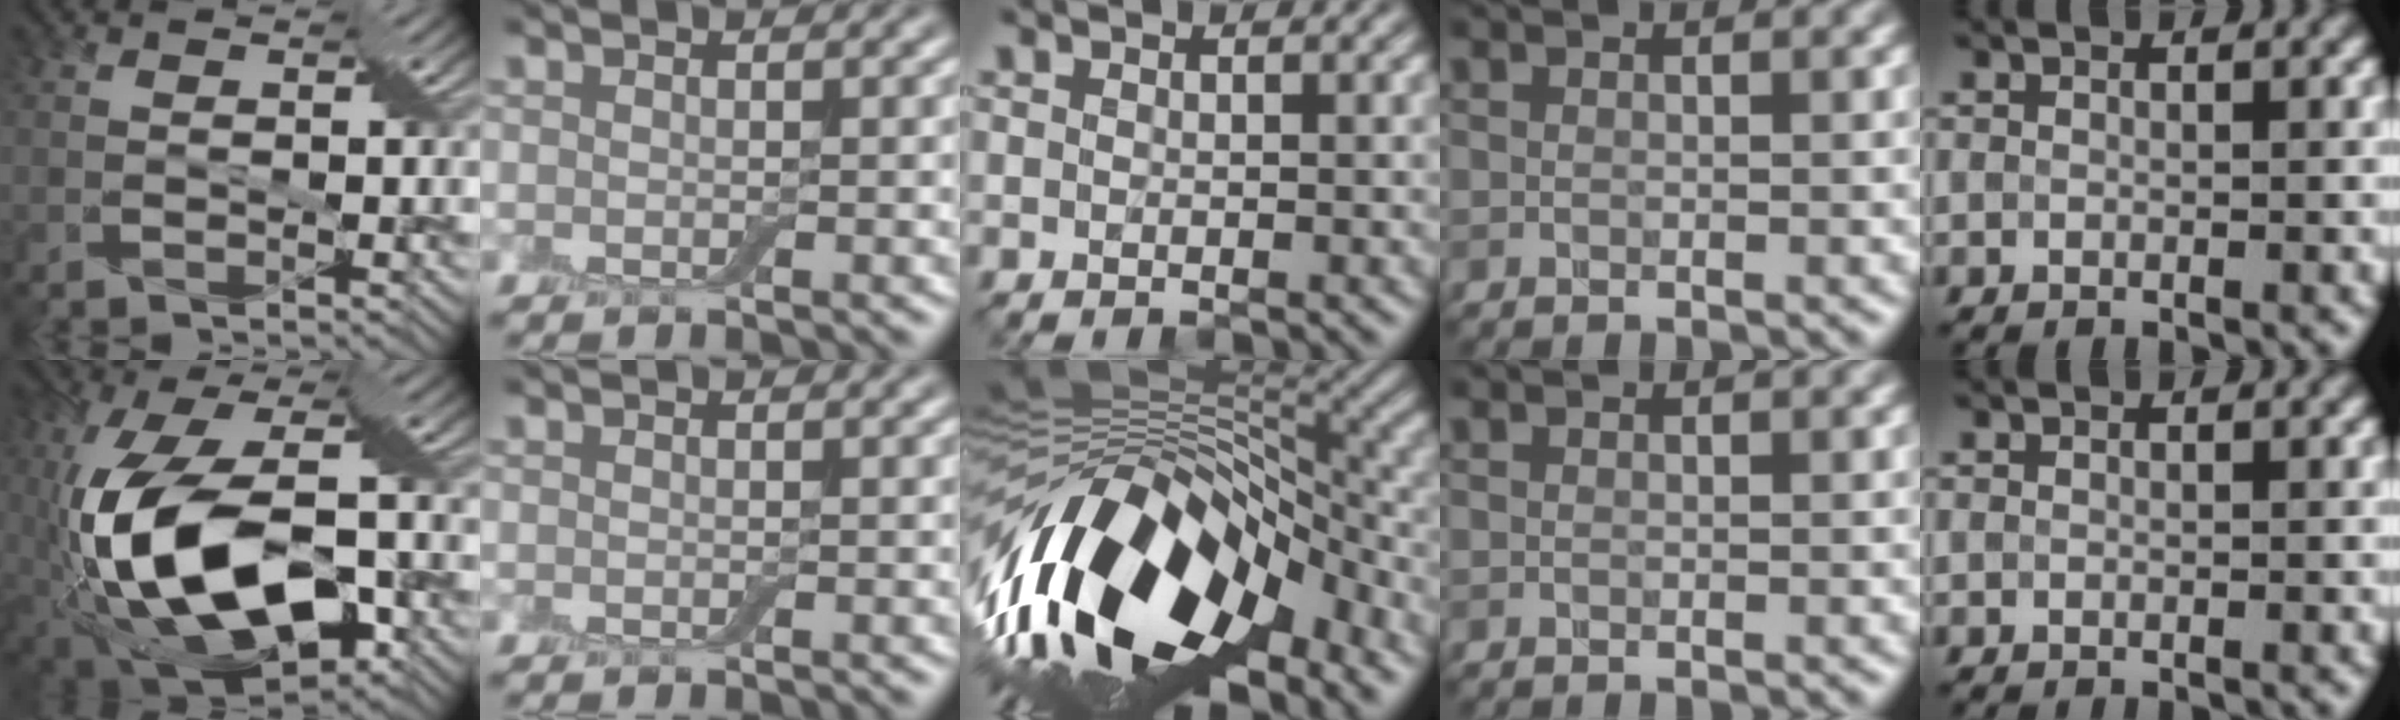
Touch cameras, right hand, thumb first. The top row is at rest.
{"thumb": {"total": 16.3, "force": [-3.4, 8.1, 13.8], "torque": [-0.282, -0.011, -0.054]}, "middle": {"total": 16.0, "force": [-6.6, 7.5, 12.5], "torque": [-0.217, 0.004, -0.115]}}